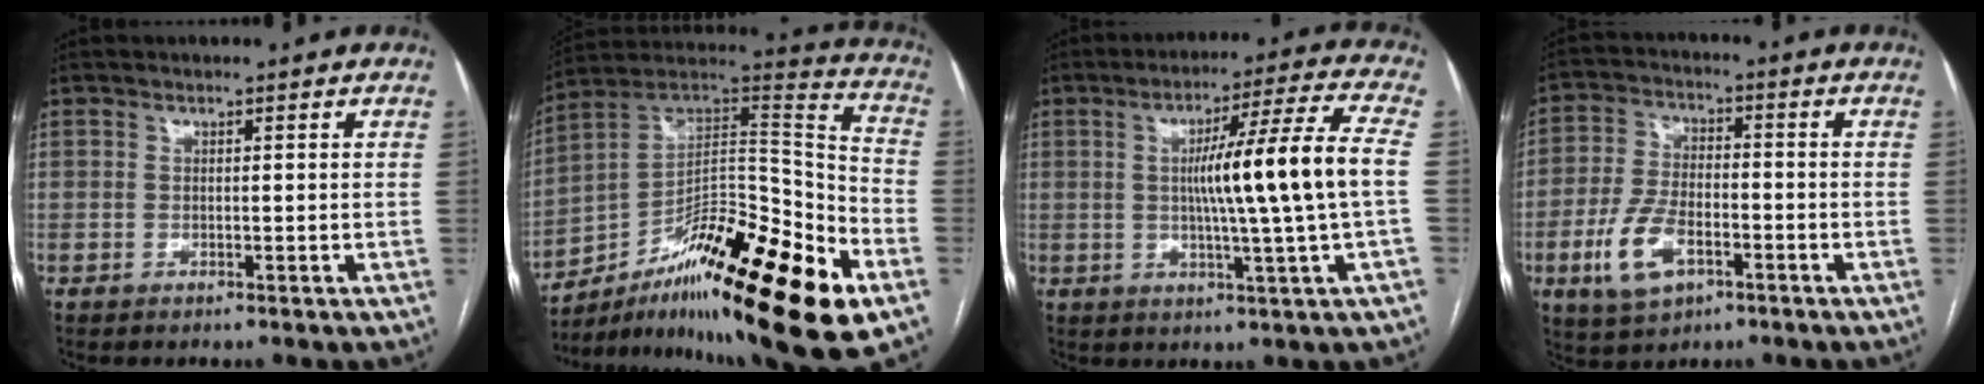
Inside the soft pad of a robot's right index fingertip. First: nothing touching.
{"total": 29.0, "force": [-15.2, 4.7, 24.3], "torque": [-0.332, 0.009, -0.243]}
{"total": 13.7, "force": [0.3, -1.7, 13.6], "torque": [-0.214, 0.001, 0.004]}
{"total": 9.8, "force": [-4.0, 5.2, 7.2], "torque": [-0.163, 0.004, -0.069]}